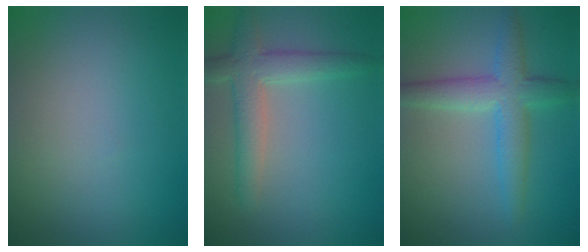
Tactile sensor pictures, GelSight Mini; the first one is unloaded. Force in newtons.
{"total": 3.7, "press": 3.7, "slide": 0.3}
{"total": 4.5, "press": 4.5, "slide": 0.1}